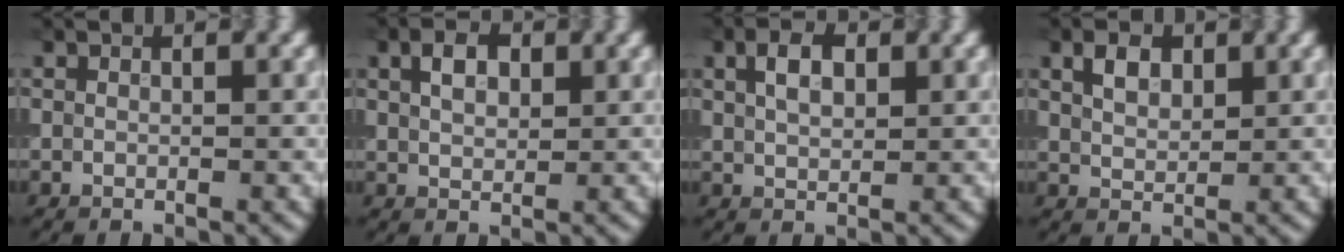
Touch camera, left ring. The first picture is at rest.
{"total": 2.7, "force": [1.0, 1.7, 1.9], "torque": [-0.036, 0.004, 0.017]}
{"total": 2.9, "force": [1.1, 1.7, 2.2], "torque": [-0.043, 0.005, 0.020]}
{"total": 2.4, "force": [1.2, 1.5, 1.5], "torque": [-0.029, 0.004, 0.023]}